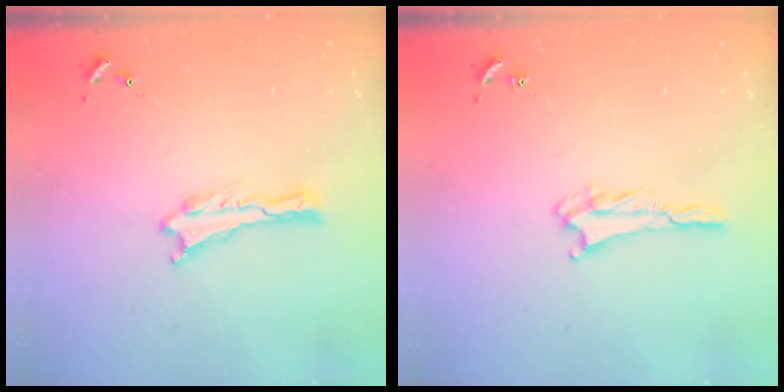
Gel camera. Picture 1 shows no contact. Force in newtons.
{"total": 2.3, "press": 2.2, "slide": 0.4}